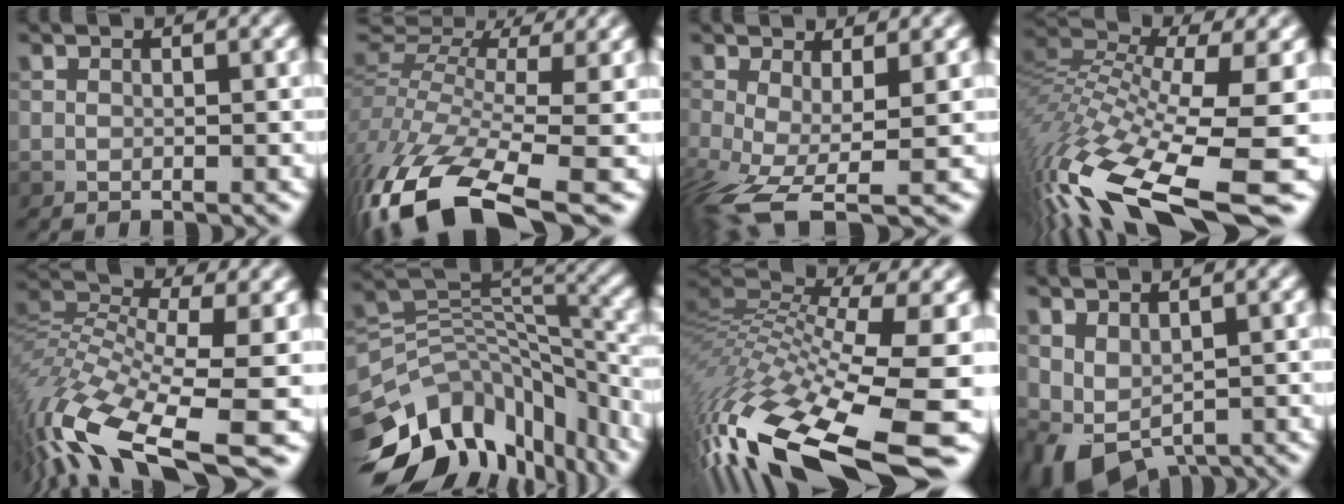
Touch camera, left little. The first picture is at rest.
{"total": 13.4, "force": [-6.7, 5.8, 10.0], "torque": [-0.244, 0.005, -0.116]}
{"total": 6.4, "force": [-2.6, 2.0, 5.5], "torque": [-0.120, -0.024, -0.054]}
{"total": 15.0, "force": [-6.9, 4.5, 12.6], "torque": [-0.271, 0.008, -0.118]}
{"total": 12.6, "force": [-6.3, 4.6, 9.9], "torque": [-0.217, 0.003, -0.112]}
{"total": 13.5, "force": [-8.2, 8.2, 7.0], "torque": [-0.158, 0.003, -0.126]}
{"total": 16.4, "force": [-5.9, 4.7, 14.6], "torque": [-0.306, 0.005, -0.100]}
{"total": 4.4, "force": [0.2, 2.7, 3.5], "torque": [-0.068, -0.012, 0.013]}